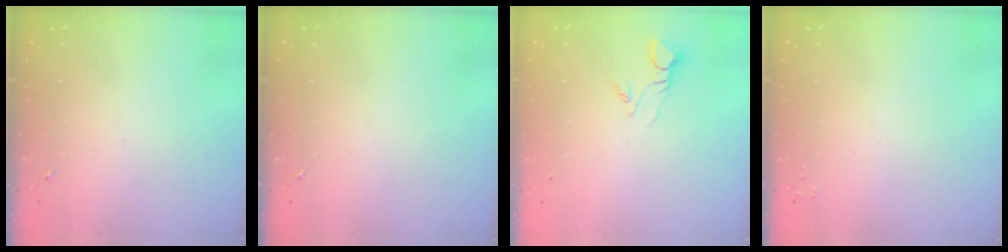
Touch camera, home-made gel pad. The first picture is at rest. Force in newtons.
{"total": 0.0}
{"total": 3.8, "press": 3.8, "slide": 0.3}
{"total": 2.0, "press": 2.0, "slide": 0.3}